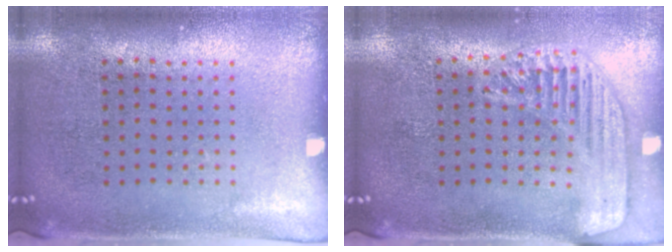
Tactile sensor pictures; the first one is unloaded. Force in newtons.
{"total": 1.7, "press": 1.6, "slide": 0.5}